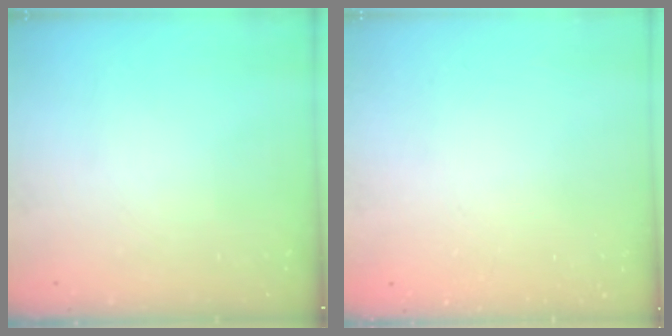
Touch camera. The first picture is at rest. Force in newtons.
{"total": 2.0, "press": 2.0, "slide": 0.1}